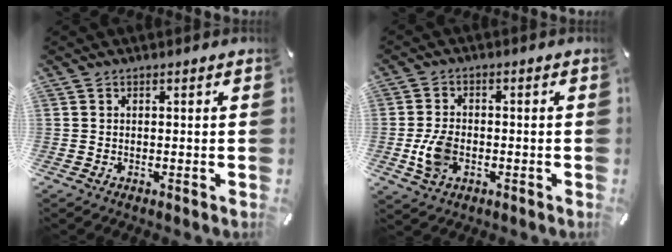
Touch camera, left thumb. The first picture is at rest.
{"total": 7.0, "force": [-1.6, 4.8, 4.8], "torque": [-0.110, 0.003, -0.029]}